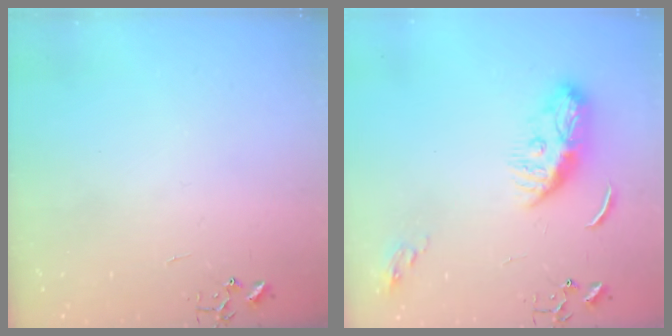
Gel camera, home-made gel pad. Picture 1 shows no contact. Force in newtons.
{"total": 11.0, "press": 11.0, "slide": 0.2}